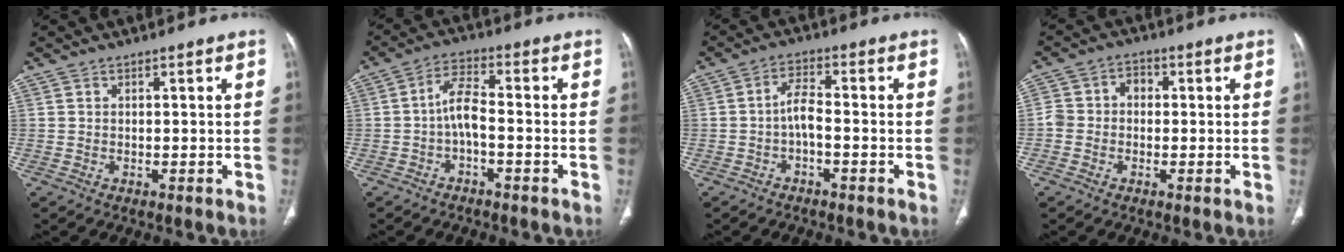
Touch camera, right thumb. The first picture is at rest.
{"total": 5.1, "force": [-1.5, 1.8, 4.6], "torque": [-0.090, 0.028, -0.035]}
{"total": 3.9, "force": [-1.3, 1.3, 3.4], "torque": [-0.065, 0.022, -0.028]}
{"total": 5.0, "force": [-0.5, 4.2, 2.7], "torque": [-0.038, 0.025, -0.017]}